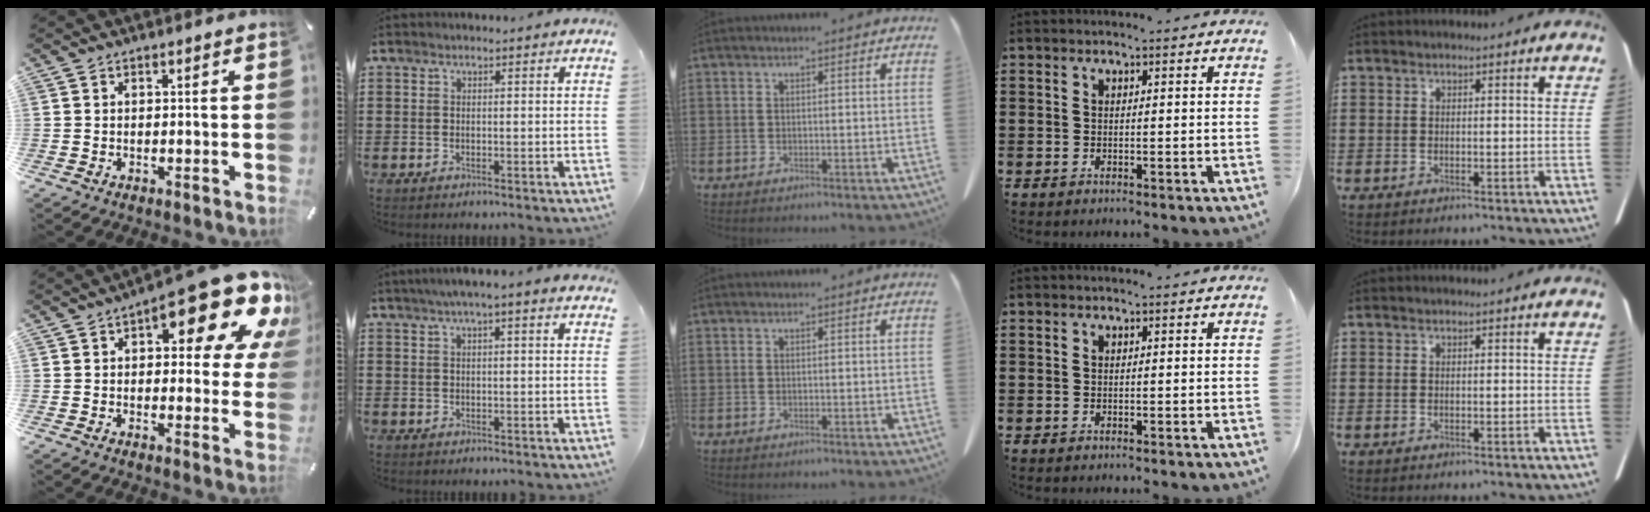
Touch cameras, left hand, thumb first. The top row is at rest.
{"thumb": {"total": 19.0, "force": [10.0, 7.4, 14.4], "torque": [-0.180, -0.070, 0.160]}, "index": {"total": 2.4, "force": [1.6, 0.4, 1.8], "torque": [-0.039, 0.004, 0.028]}}